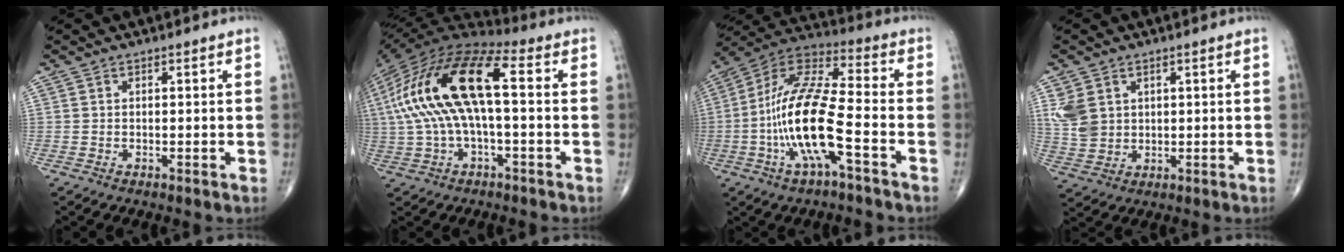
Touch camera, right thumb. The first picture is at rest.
{"total": 21.1, "force": [1.8, 8.4, 19.3], "torque": [-0.402, 0.044, 0.022]}
{"total": 17.5, "force": [-5.0, 4.9, 16.0], "torque": [-0.328, 0.040, -0.097]}
{"total": 6.5, "force": [2.2, 5.0, 3.5], "torque": [-0.063, -0.008, 0.057]}